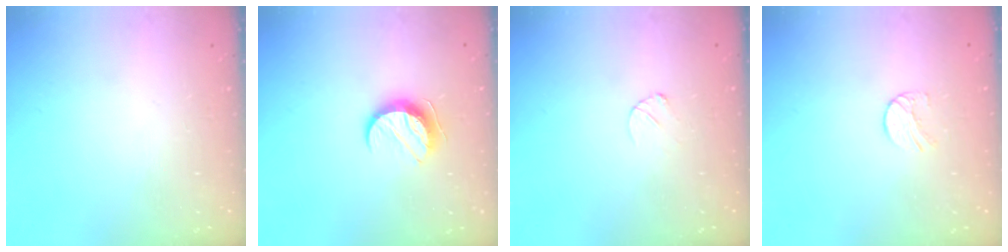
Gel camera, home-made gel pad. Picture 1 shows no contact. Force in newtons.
{"total": 8.6, "press": 8.6, "slide": 0.7}
{"total": 2.8, "press": 2.8, "slide": 0.3}
{"total": 5.5, "press": 5.5, "slide": 0.4}